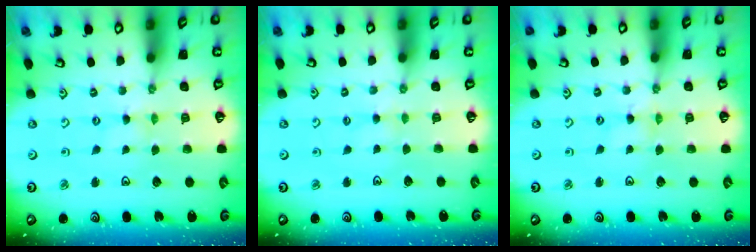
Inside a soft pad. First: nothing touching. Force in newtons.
{"total": 0.6, "press": 0.6, "slide": 0.2}
{"total": 1.4, "press": 1.4, "slide": 0.2}